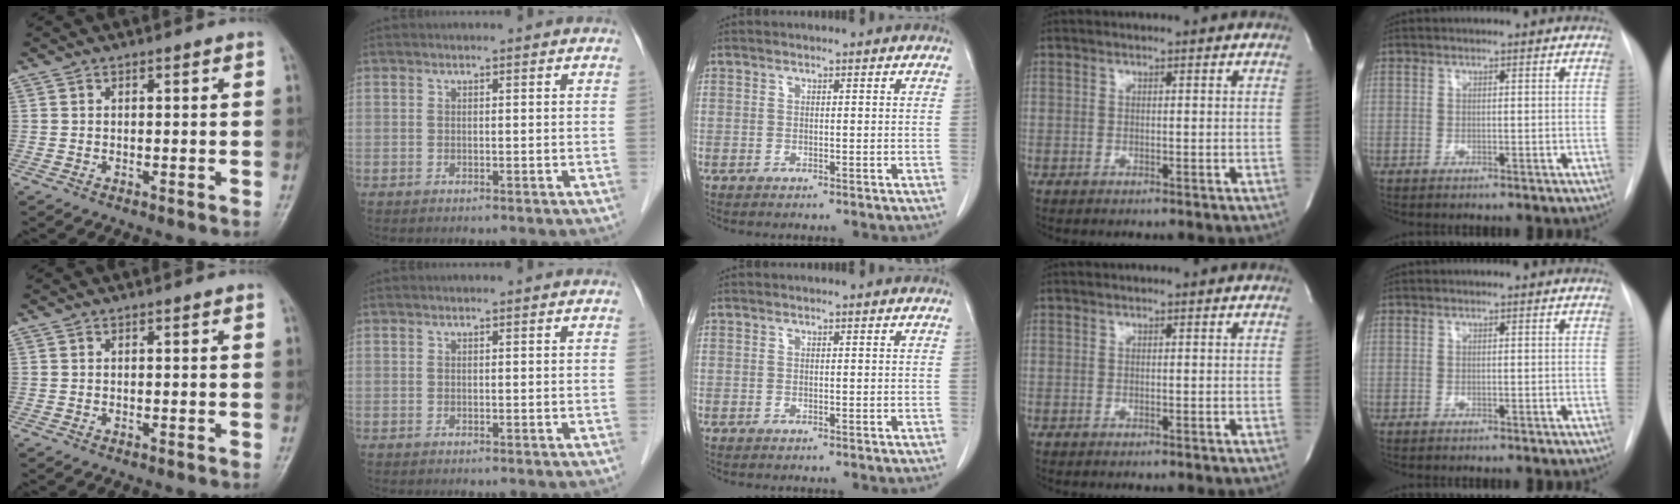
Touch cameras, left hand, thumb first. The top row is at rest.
{}